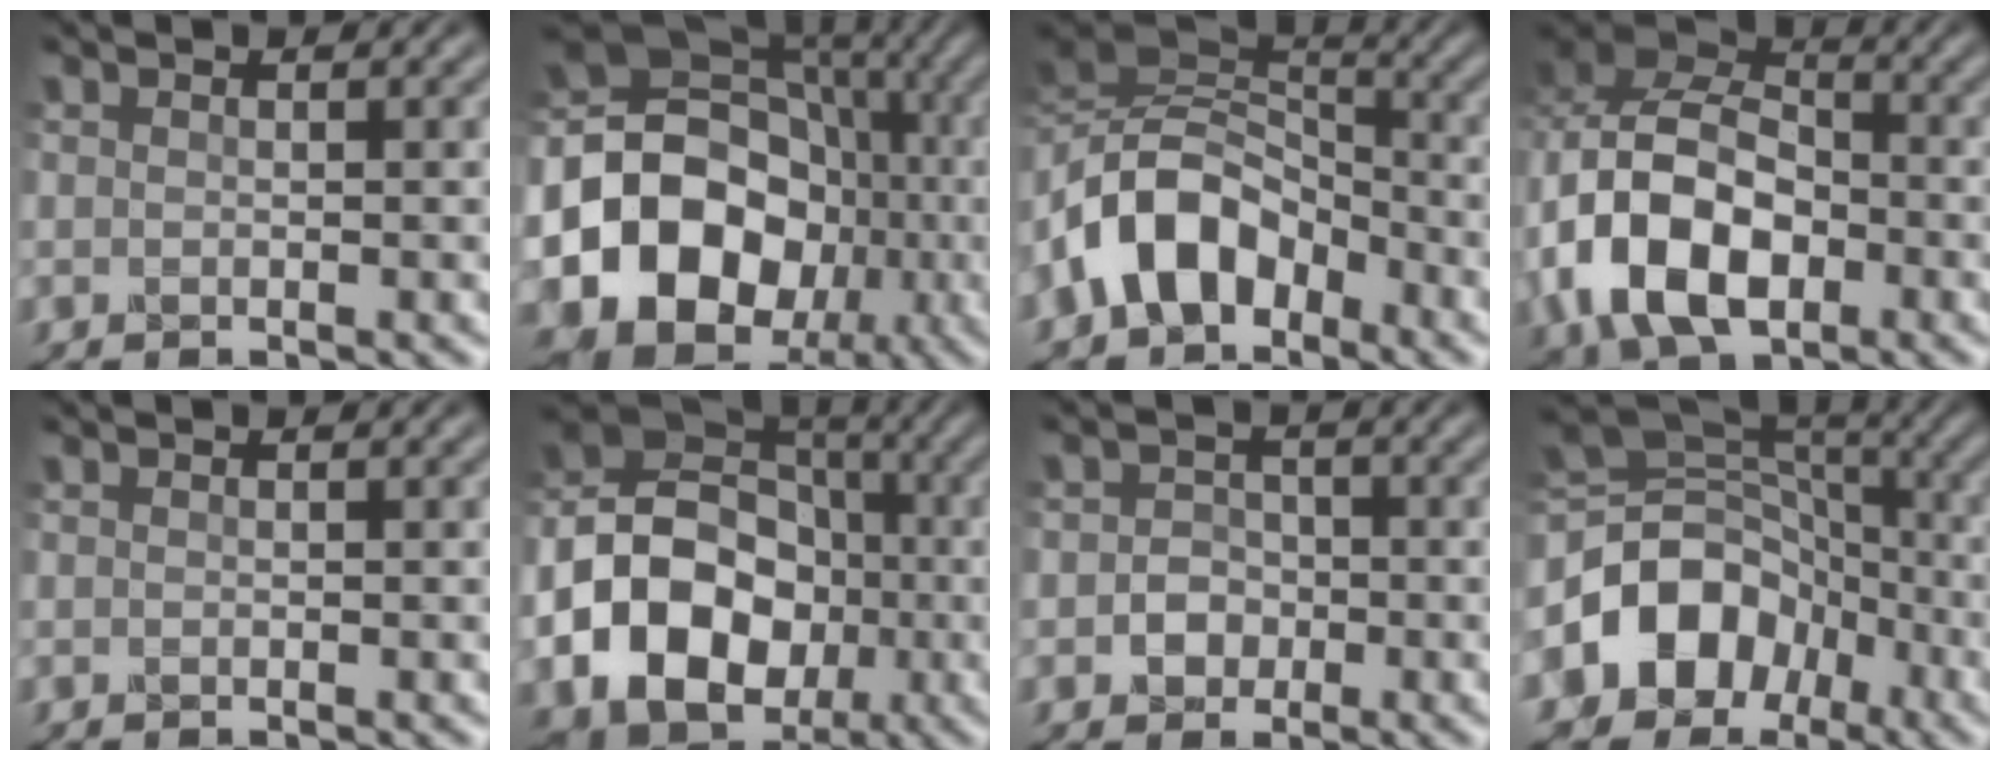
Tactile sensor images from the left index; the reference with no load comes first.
{"total": 14.7, "force": [-3.0, 12.2, 7.5], "torque": [-0.158, -0.005, -0.058]}
{"total": 7.8, "force": [-3.0, 5.4, 4.8], "torque": [-0.094, 0.020, -0.072]}
{"total": 10.5, "force": [-3.0, 7.3, 6.9], "torque": [-0.150, -0.006, -0.063]}
{"total": 0.0}
{"total": 13.0, "force": [-3.3, 10.6, 6.8], "torque": [-0.134, -0.012, -0.079]}
{"total": 1.7, "force": [-0.5, 1.6, 0.2], "torque": [-0.006, 0.007, -0.012]}
{"total": 9.5, "force": [-3.2, 7.7, 4.5], "torque": [-0.093, 0.008, -0.070]}